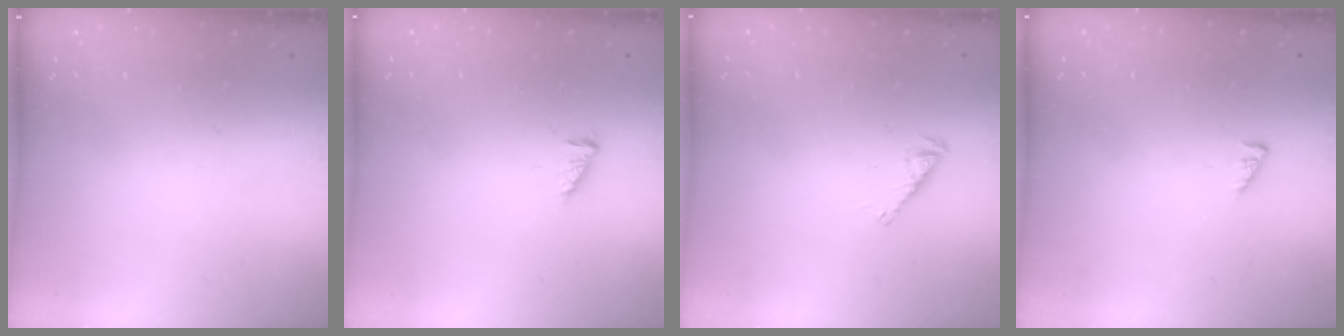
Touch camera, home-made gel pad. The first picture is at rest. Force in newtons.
{"total": 1.7, "press": 1.7, "slide": 0.2}
{"total": 3.7, "press": 3.7, "slide": 0.3}
{"total": 1.6, "press": 1.5, "slide": 0.4}